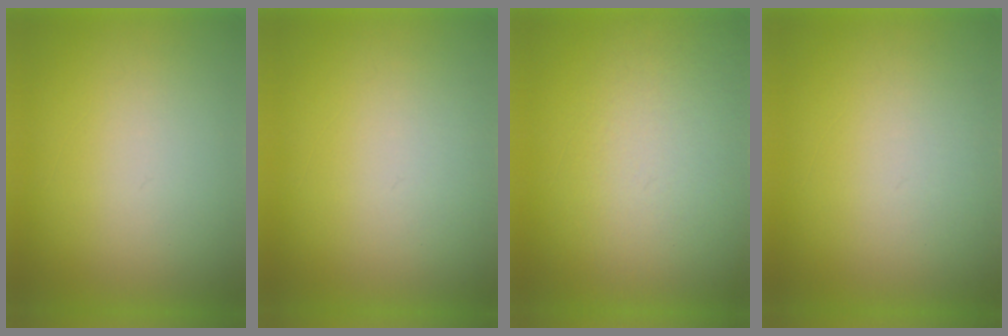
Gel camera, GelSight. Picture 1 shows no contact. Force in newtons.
{"total": 1.1}
{"total": 4.5}
{"total": 1.2}